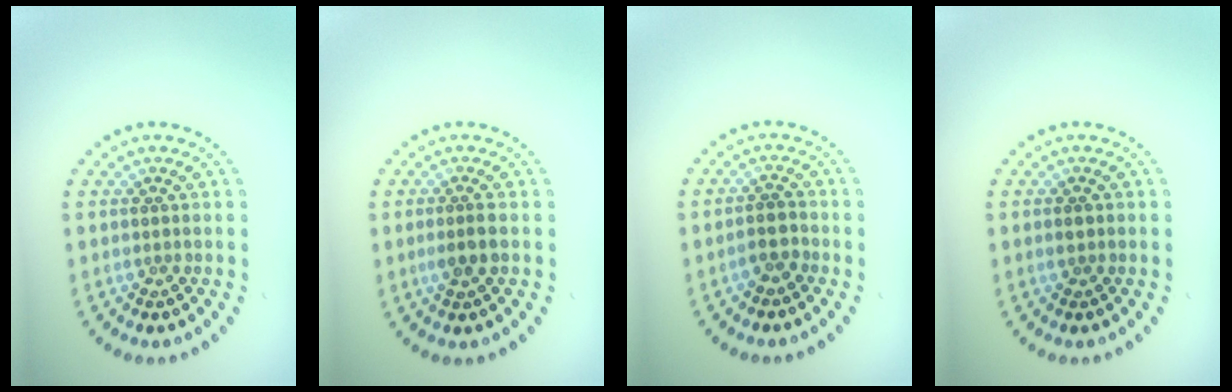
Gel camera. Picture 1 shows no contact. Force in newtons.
{"total": 1.7, "press": 1.5, "slide": 0.8}
{"total": 1.7, "press": 1.4, "slide": 1.0}
{"total": 0.9, "press": 0.9, "slide": 0.0}